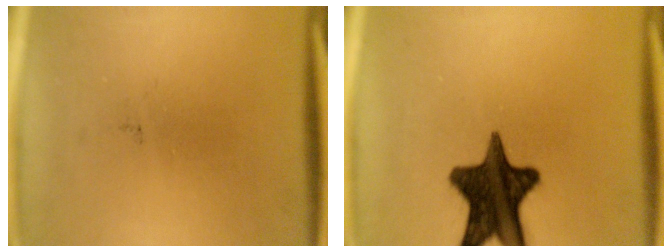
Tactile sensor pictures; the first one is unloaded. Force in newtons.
{"total": 15.1}